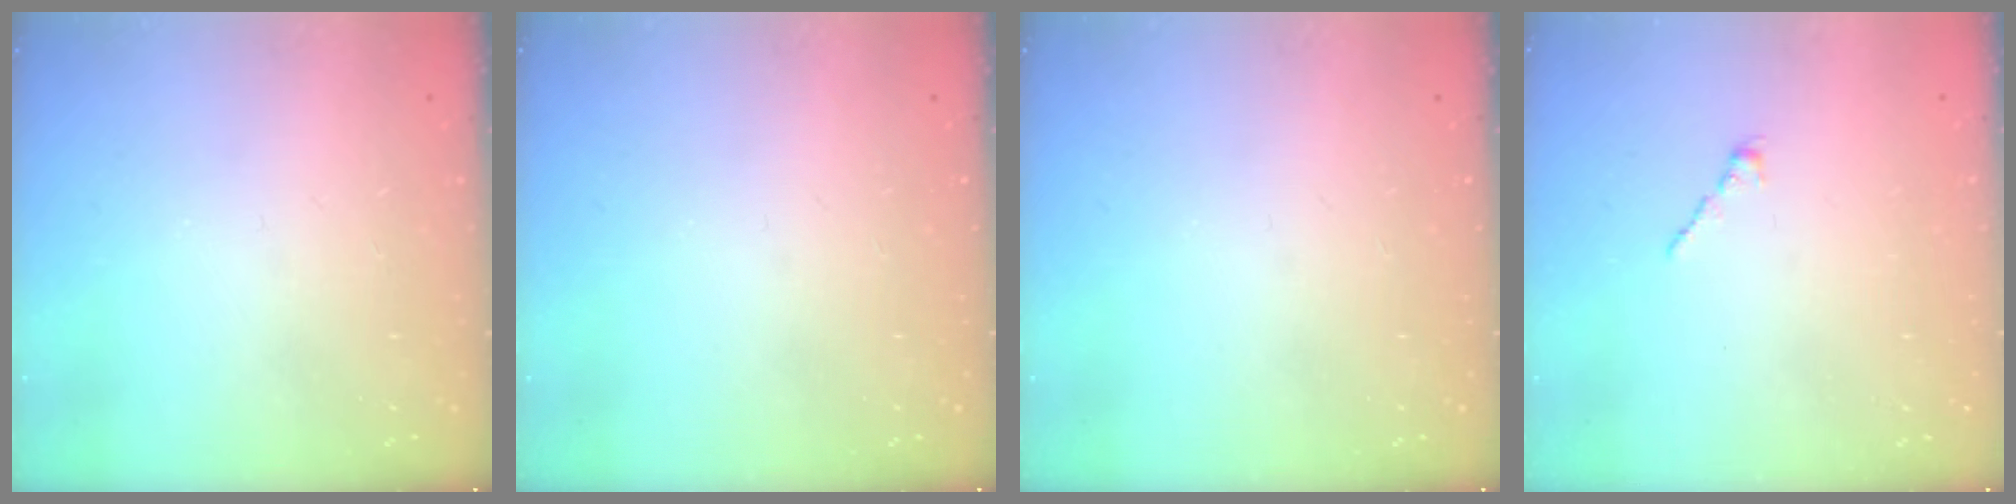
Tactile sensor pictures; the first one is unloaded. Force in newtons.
{"total": 0.0}
{"total": 0.0}
{"total": 1.2, "press": 1.1, "slide": 0.5}